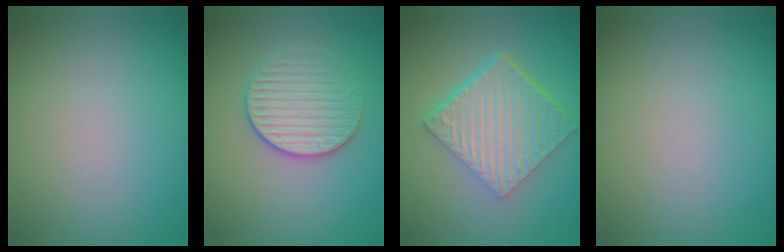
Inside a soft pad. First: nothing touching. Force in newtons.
{"total": 3.2, "press": 3.0, "slide": 1.1}
{"total": 7.0, "press": 4.7, "slide": 5.2}
{"total": 0.0}